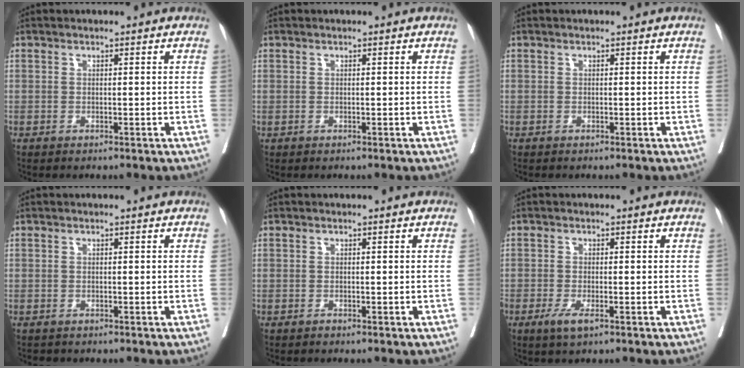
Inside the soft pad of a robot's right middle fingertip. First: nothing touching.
{"total": 0.0}
{"total": 0.0}
{"total": 0.7, "force": [-0.6, 0.3, 0.0], "torque": [-0.009, 0.001, -0.011]}
{"total": 0.0}
{"total": 2.7, "force": [-1.5, 0.7, 2.2], "torque": [-0.039, -0.003, -0.026]}